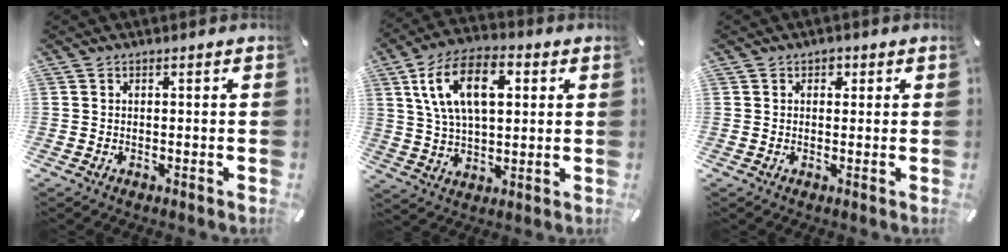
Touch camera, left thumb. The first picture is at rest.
{"total": 14.9, "force": [4.9, 8.5, 11.2], "torque": [-0.233, 0.009, 0.083]}
{"total": 1.7, "force": [0.5, 1.4, 0.6], "torque": [0.002, 0.000, 0.003]}